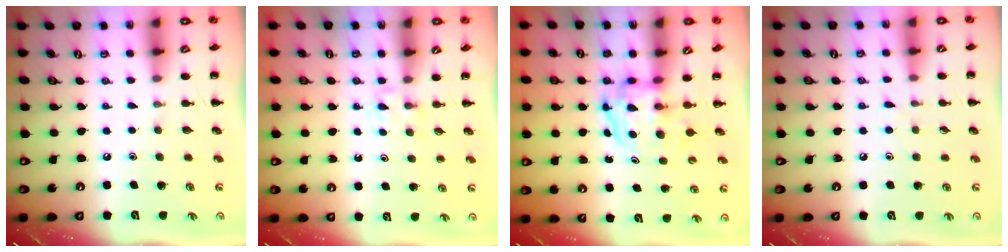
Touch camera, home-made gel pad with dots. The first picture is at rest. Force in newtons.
{"total": 2.9, "press": 2.7, "slide": 1.1}
{"total": 3.8, "press": 3.7, "slide": 0.6}
{"total": 4.3, "press": 3.8, "slide": 2.0}